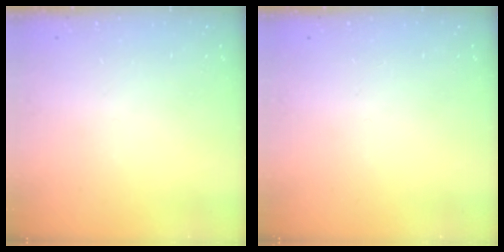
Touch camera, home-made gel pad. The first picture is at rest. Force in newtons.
{"total": 0.0}